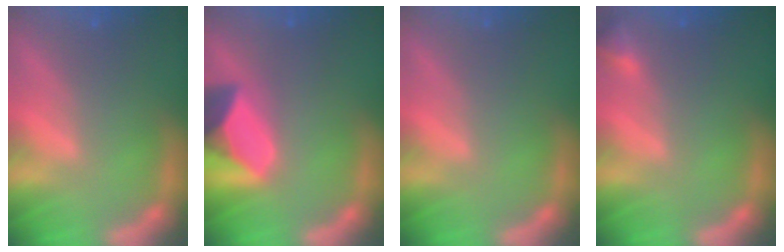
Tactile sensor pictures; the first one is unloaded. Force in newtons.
{"total": 7.5}
{"total": 0.0}
{"total": 1.4}